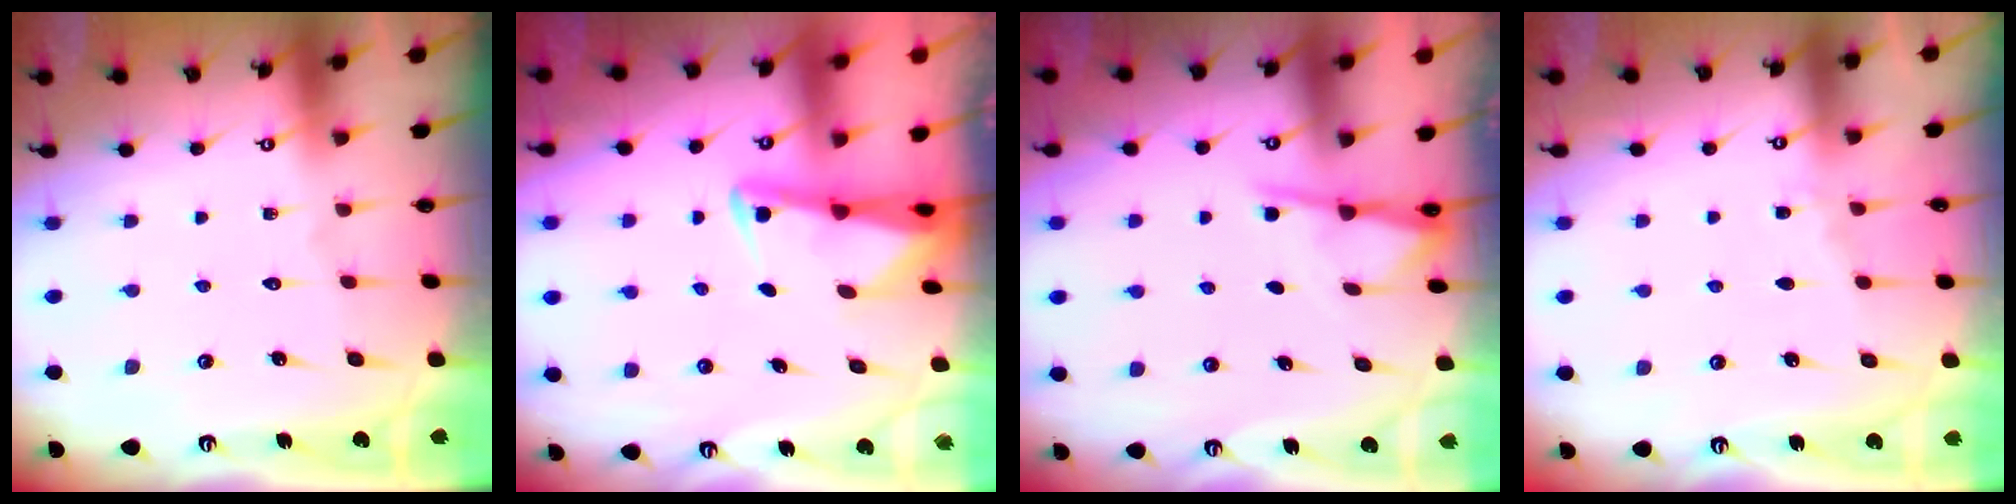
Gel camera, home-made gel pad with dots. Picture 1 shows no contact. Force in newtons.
{"total": 2.3, "press": 2.3, "slide": 0.3}
{"total": 2.2, "press": 2.2, "slide": 0.3}
{"total": 3.9, "press": 3.9, "slide": 0.5}